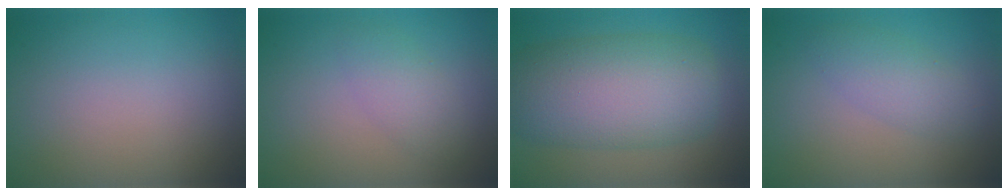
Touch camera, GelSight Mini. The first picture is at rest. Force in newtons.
{"total": 2.4, "press": 2.4, "slide": 0.1}
{"total": 10.0, "press": 9.9, "slide": 0.4}
{"total": 2.7, "press": 2.7, "slide": 0.0}